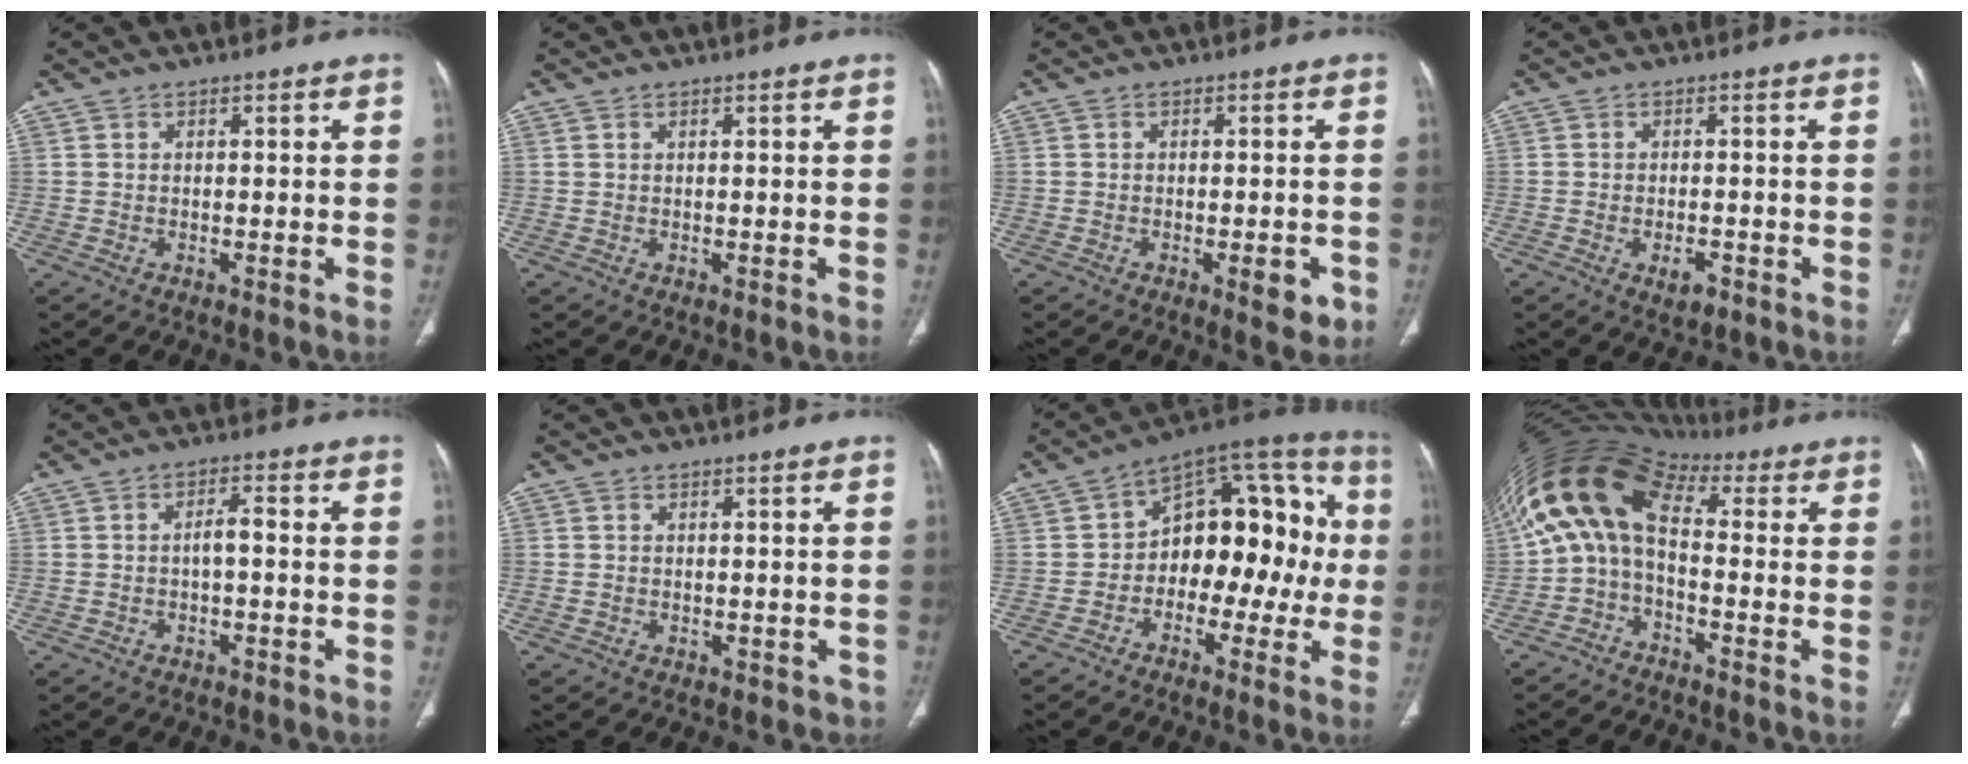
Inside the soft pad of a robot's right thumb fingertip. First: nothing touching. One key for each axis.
{"total": 0.0}
{"total": 5.0, "fx": -1.9, "fy": 1.9, "fz": 4.2, "tx": -0.041, "ty": -0.001, "tz": -0.019}
{"total": 3.4, "fx": -1.6, "fy": 1.7, "fz": 2.5, "tx": -0.035, "ty": 0.006, "tz": -0.020}
{"total": 2.7, "fx": -0.7, "fy": 1.1, "fz": 2.4, "tx": -0.039, "ty": 0.015, "tz": -0.010}
{"total": 2.1, "fx": -0.4, "fy": 1.8, "fz": 0.8, "tx": -0.005, "ty": 0.007, "tz": 0.003}
{"total": 18.0, "fx": -1.1, "fy": 11.3, "fz": 13.9, "tx": -0.129, "ty": 0.060, "tz": -0.029}
{"total": 13.1, "fx": 0.7, "fy": 7.8, "fz": 10.6, "tx": -0.198, "ty": 0.065, "tz": -0.001}